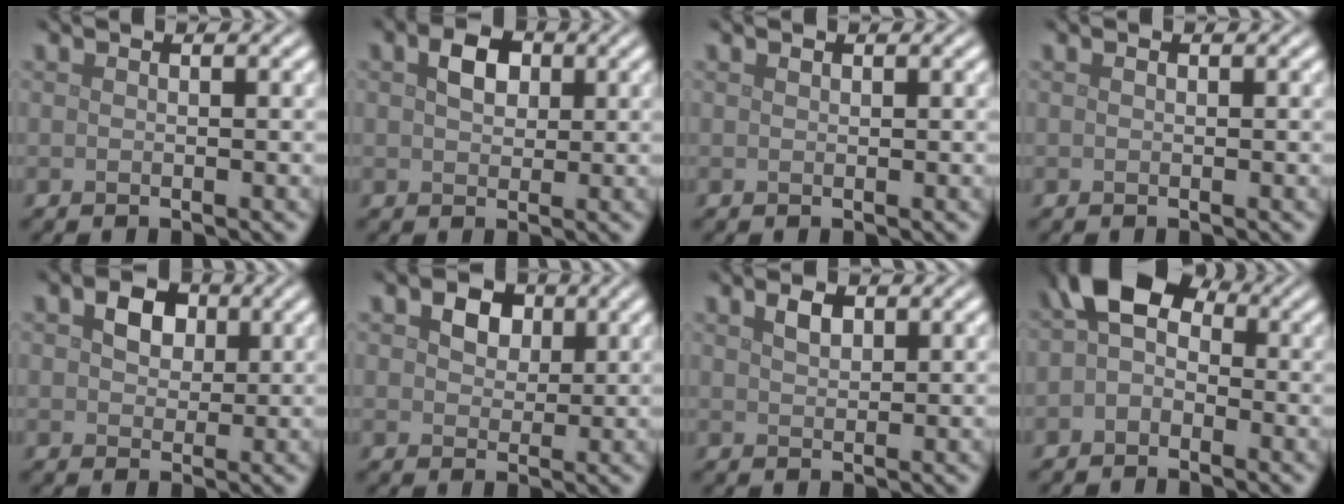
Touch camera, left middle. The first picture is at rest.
{"total": 2.8, "force": [0.9, 1.9, 1.8], "torque": [-0.035, 0.006, 0.012]}
{"total": 0.0}
{"total": 0.0}
{"total": 2.9, "force": [1.0, 2.2, 1.6], "torque": [-0.033, 0.005, 0.009]}
{"total": 3.0, "force": [1.3, 2.2, 1.6], "torque": [-0.031, 0.000, 0.013]}
{"total": 1.5, "force": [0.9, 0.8, 0.9], "torque": [-0.017, 0.003, 0.019]}
{"total": 5.3, "force": [0.3, 3.8, 3.6], "torque": [-0.057, 0.017, -0.008]}